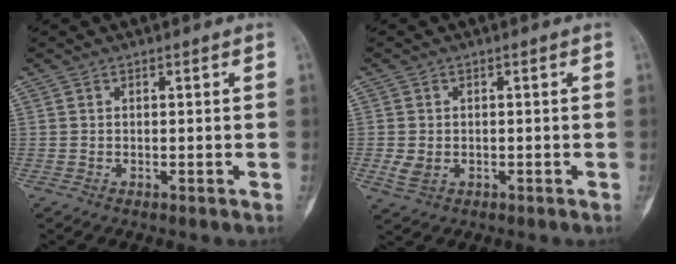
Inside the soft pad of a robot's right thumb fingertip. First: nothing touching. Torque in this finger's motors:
{"motor_torque": [-0.26, 0.40, 0.13, 0.02, 0.03]}